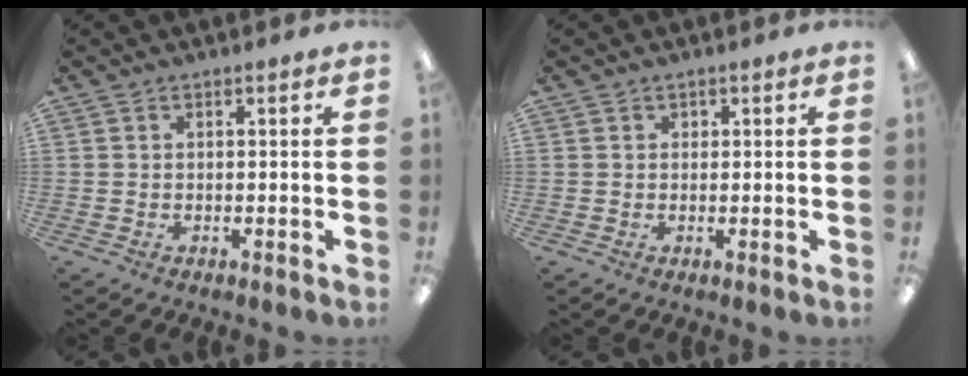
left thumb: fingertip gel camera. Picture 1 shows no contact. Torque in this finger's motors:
{"motor_torque": [-0.13, -0.06, 0.54, -0.12, 0.02]}